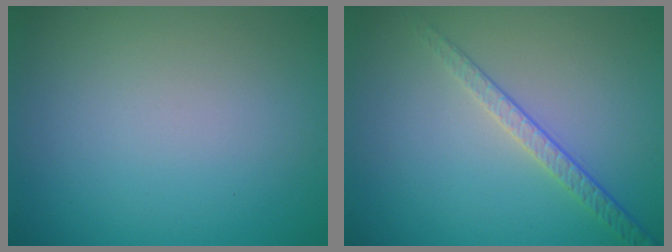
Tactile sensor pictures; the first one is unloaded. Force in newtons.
{"total": 2.1, "press": 1.6, "slide": 1.4}